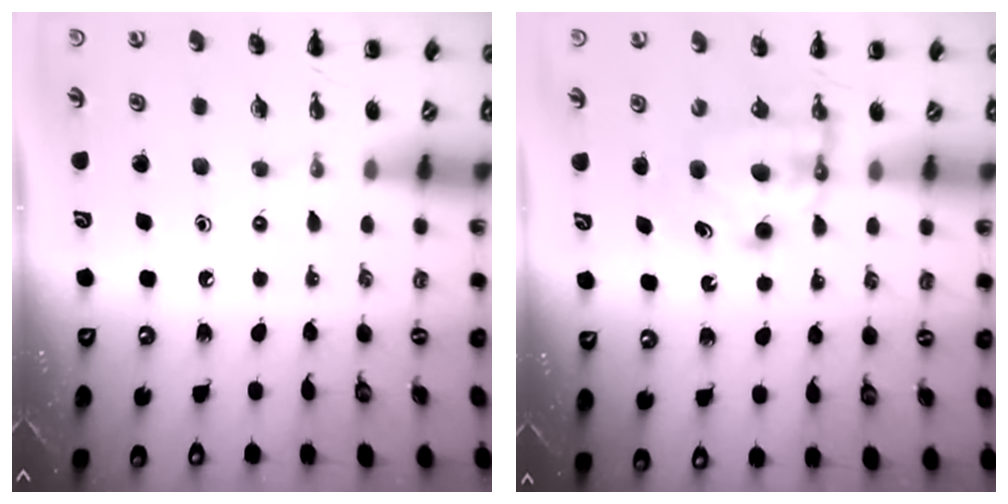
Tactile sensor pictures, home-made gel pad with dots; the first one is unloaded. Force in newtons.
{"total": 6.3, "press": 6.3, "slide": 0.5}